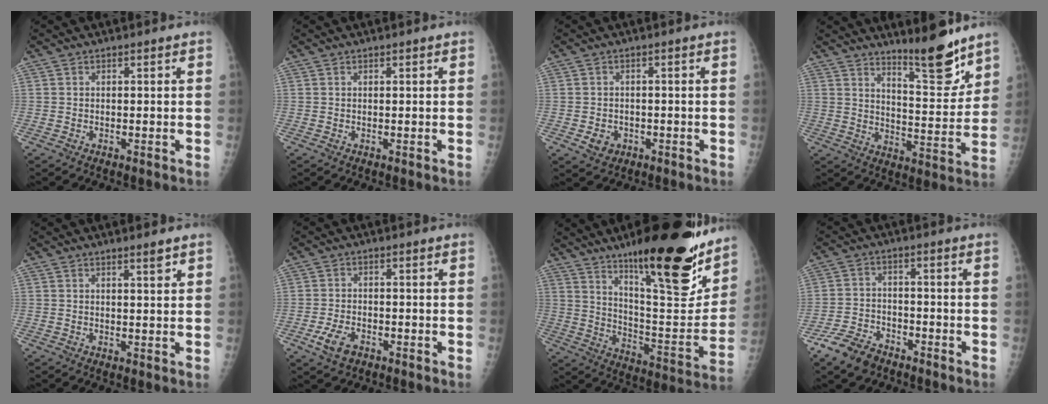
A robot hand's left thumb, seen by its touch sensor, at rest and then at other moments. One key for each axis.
{"total": 0.0}
{"total": 3.1, "fx": -1.1, "fy": 2.6, "fz": 1.2, "tx": -0.011, "ty": 0.004, "tz": -0.011}
{"total": 11.6, "fx": 9.2, "fy": 2.5, "fz": 6.6, "tx": -0.071, "ty": -0.083, "tz": 0.148}
{"total": 1.8, "fx": 1.3, "fy": 0.2, "fz": 1.2, "tx": -0.016, "ty": -0.009, "tz": 0.021}
{"total": 4.9, "fx": -2.6, "fy": 2.8, "fz": 3.0, "tx": -0.059, "ty": 0.009, "tz": -0.046}
{"total": 26.2, "fx": 17.2, "fy": 6.6, "fz": 18.7, "tx": -0.241, "ty": -0.088, "tz": 0.270}
{"total": 7.6, "fx": -5.5, "fy": 4.2, "fz": 3.0, "tx": -0.056, "ty": 0.021, "tz": -0.104}